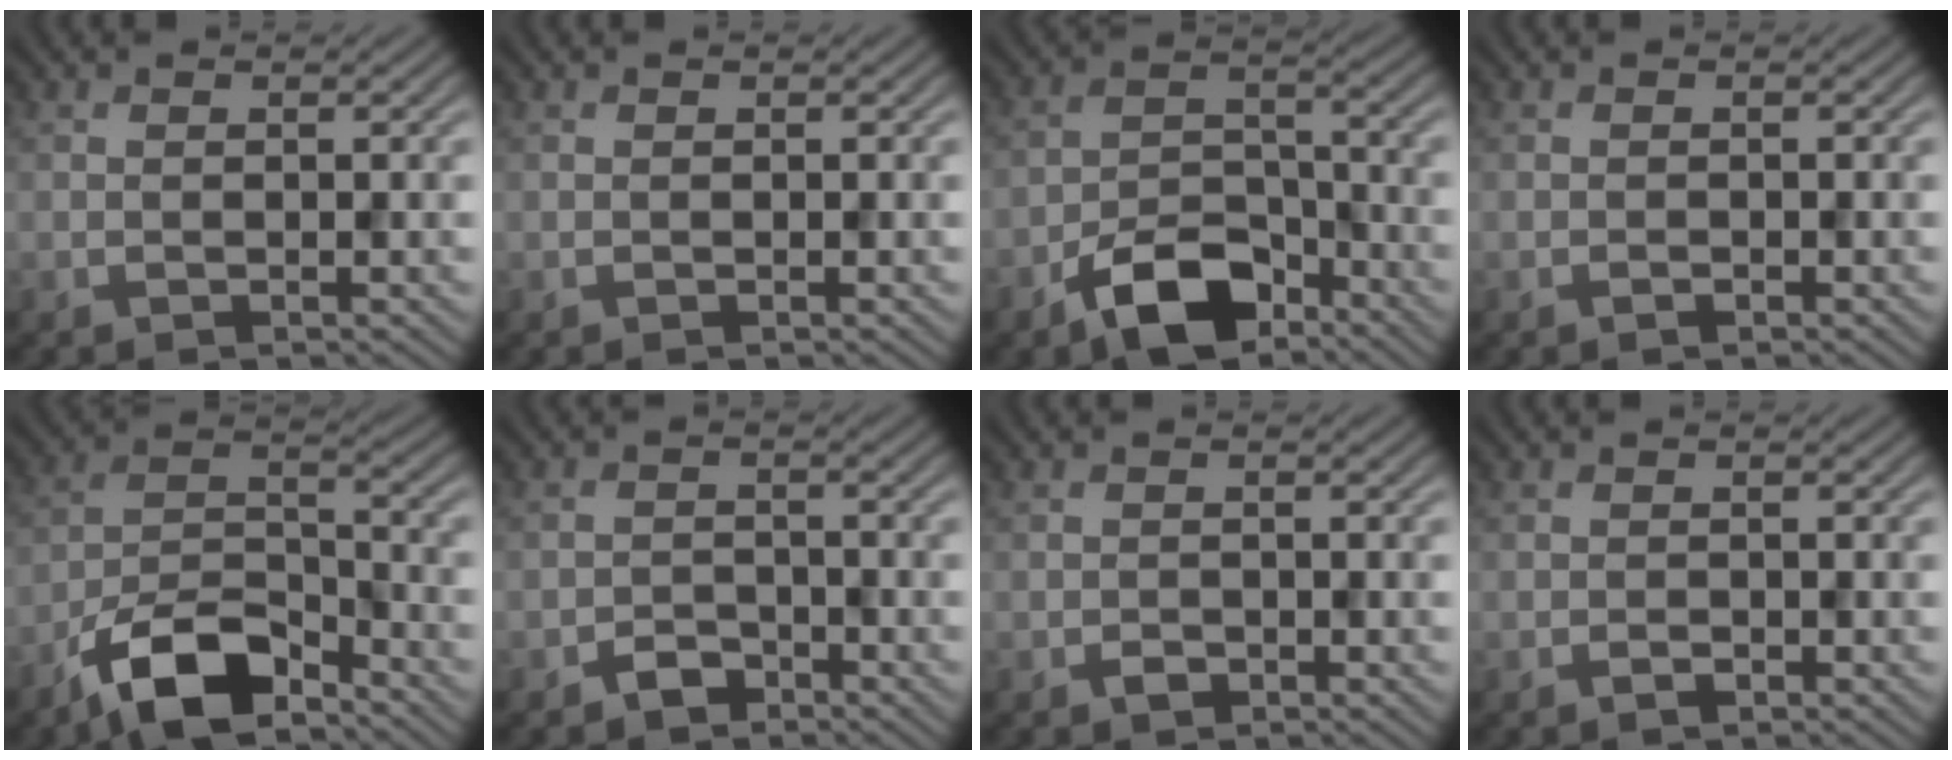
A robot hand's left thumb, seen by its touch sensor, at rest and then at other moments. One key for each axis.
{"total": 0.0}
{"total": 8.6, "fx": -5.6, "fy": 4.2, "fz": 4.9, "tx": -0.083, "ty": 0.002, "tz": -0.118}
{"total": 0.6, "fx": -0.4, "fy": 0.3, "fz": 0.3, "tx": -0.003, "ty": -0.002, "tz": -0.006}
{"total": 10.1, "fx": -7.0, "fy": 3.7, "fz": 6.2, "tx": -0.112, "ty": -0.002, "tz": -0.151}
{"total": 2.4, "fx": -1.8, "fy": 1.4, "fz": 0.8, "tx": -0.009, "ty": 0.004, "tz": -0.039}
{"total": 1.2, "fx": -0.7, "fy": 0.8, "fz": 0.5, "tx": -0.007, "ty": -0.003, "tz": -0.015}
{"total": 0.9, "fx": -0.6, "fy": 0.5, "fz": 0.5, "tx": -0.007, "ty": -0.001, "tz": -0.011}